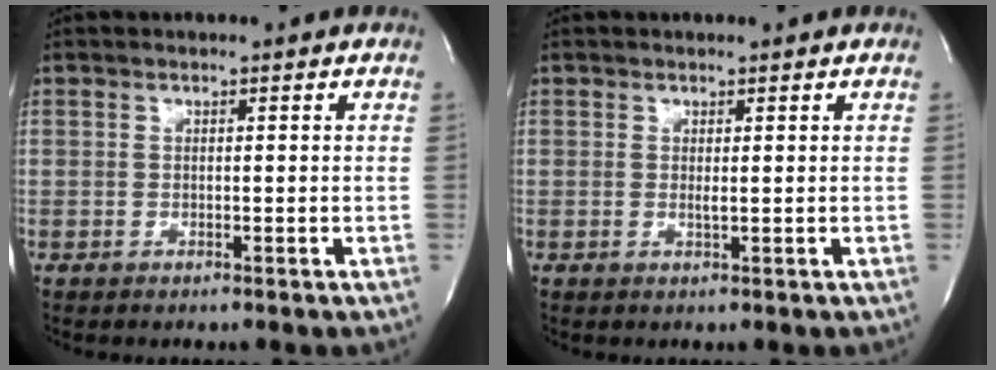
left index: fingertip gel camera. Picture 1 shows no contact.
{"total": 0.9, "force": [0.3, 0.1, 0.9], "torque": [-0.017, 0.002, 0.006]}